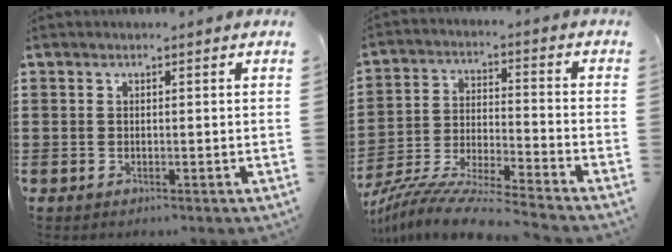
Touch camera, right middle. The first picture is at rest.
{"total": 9.3, "force": [-8.9, -0.3, 2.8], "torque": [-0.061, -0.001, -0.180]}